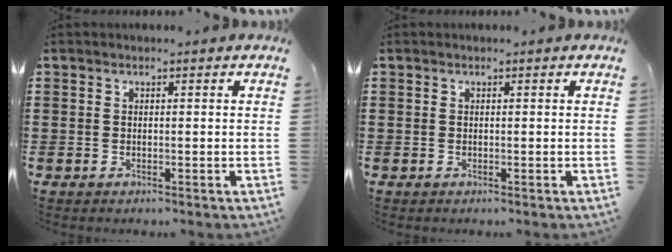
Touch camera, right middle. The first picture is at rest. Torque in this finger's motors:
{"motor_torque": [-0.05, 0.00, 0.24, -0.01]}